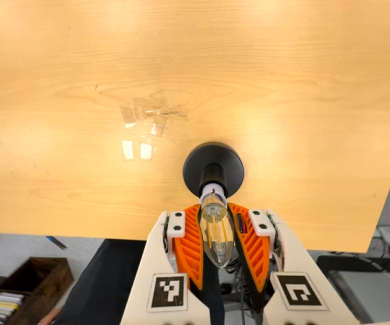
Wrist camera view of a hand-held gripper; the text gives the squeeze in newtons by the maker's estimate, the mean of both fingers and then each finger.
{"total": 21.4, "left": 20.4, "right": 22.3}